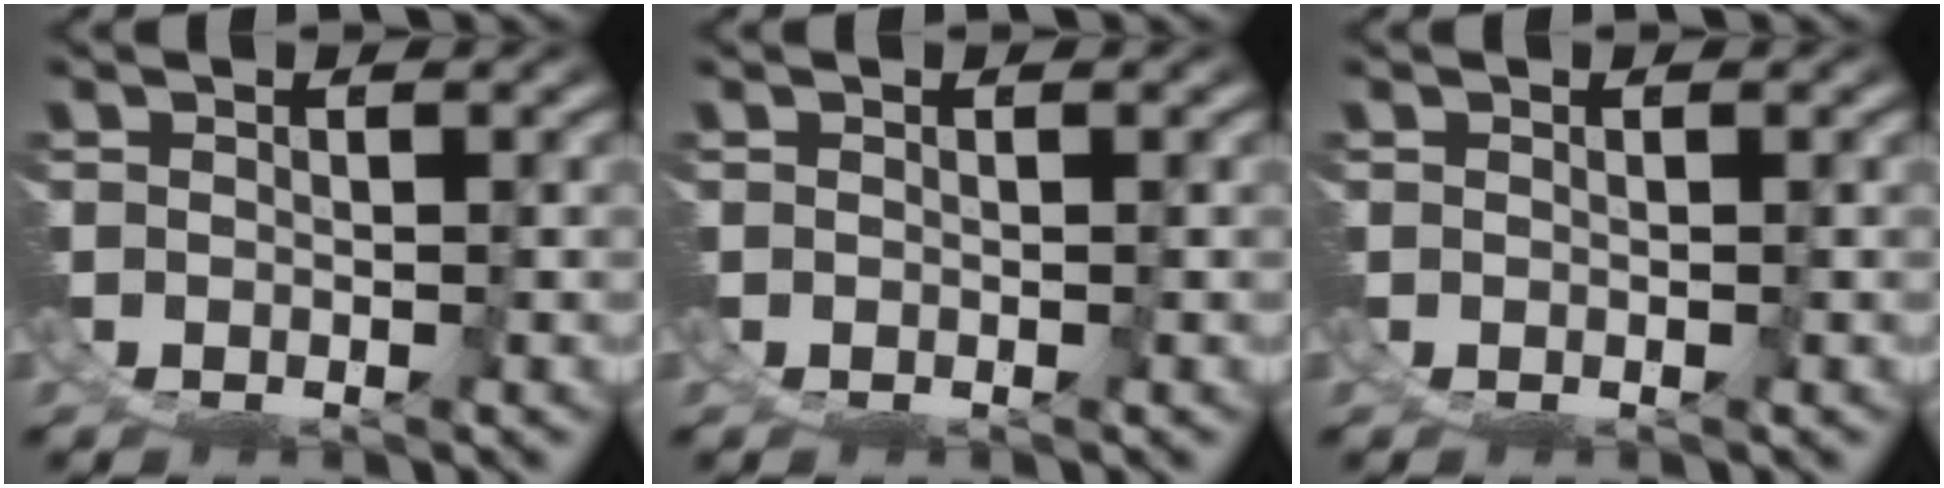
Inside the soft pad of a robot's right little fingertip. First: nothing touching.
{"total": 0.0}
{"total": 0.0}